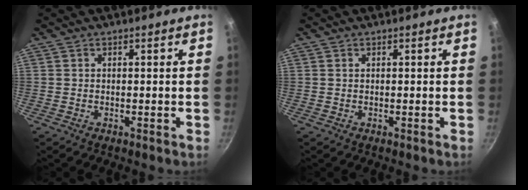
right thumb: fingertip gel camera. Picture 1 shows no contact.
{"total": 0.0}